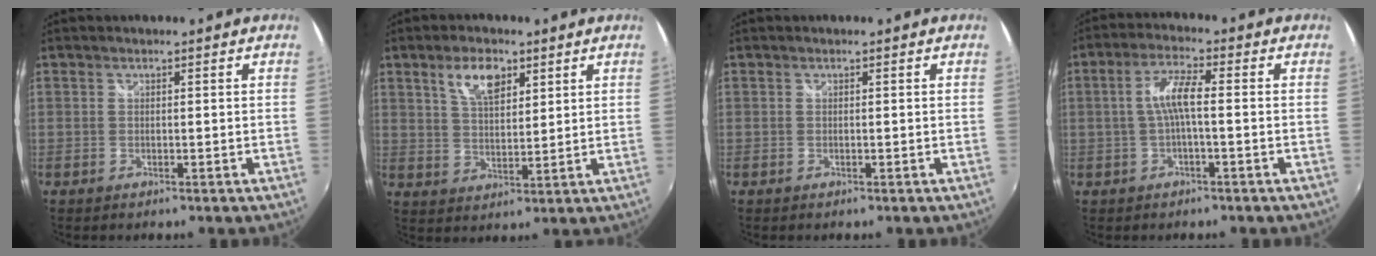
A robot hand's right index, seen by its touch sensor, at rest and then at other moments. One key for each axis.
{"total": 7.2, "fx": 4.0, "fy": 3.4, "fz": 5.0, "tx": -0.090, "ty": 0.010, "tz": 0.073}
{"total": 0.0}
{"total": 5.3, "fx": -0.6, "fy": 0.8, "fz": 5.2, "tx": -0.107, "ty": 0.009, "tz": -0.009}